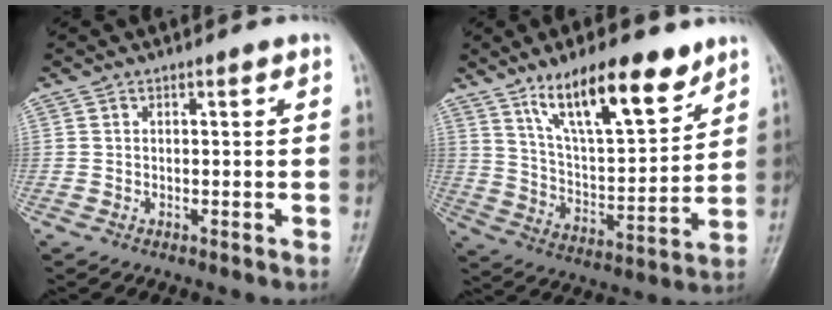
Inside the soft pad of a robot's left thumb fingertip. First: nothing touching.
{"total": 17.2, "force": [11.2, 5.5, 11.8], "torque": [-0.168, -0.054, 0.202]}